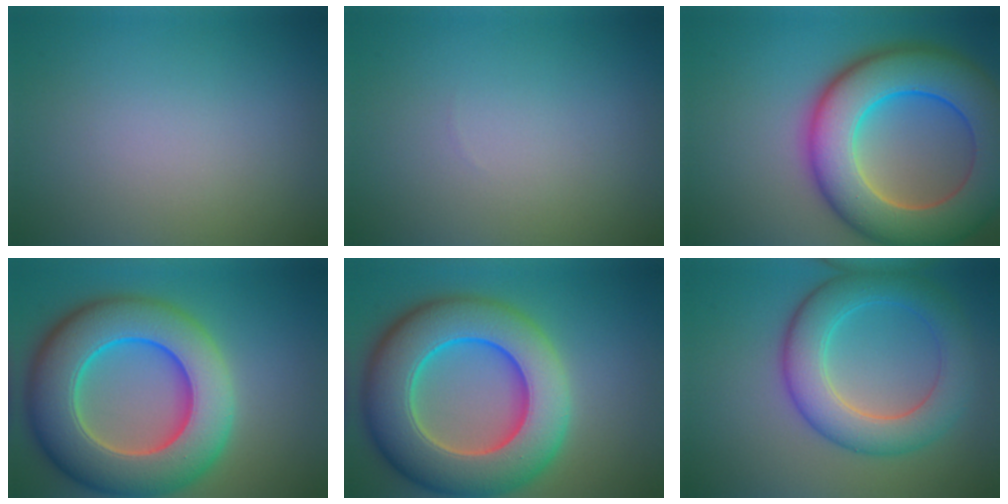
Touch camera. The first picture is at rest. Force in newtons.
{"total": 0.0}
{"total": 12.4, "press": 12.4, "slide": 0.6}
{"total": 13.3, "press": 13.1, "slide": 2.1}
{"total": 13.3, "press": 13.1, "slide": 2.1}
{"total": 6.6, "press": 6.6, "slide": 0.1}